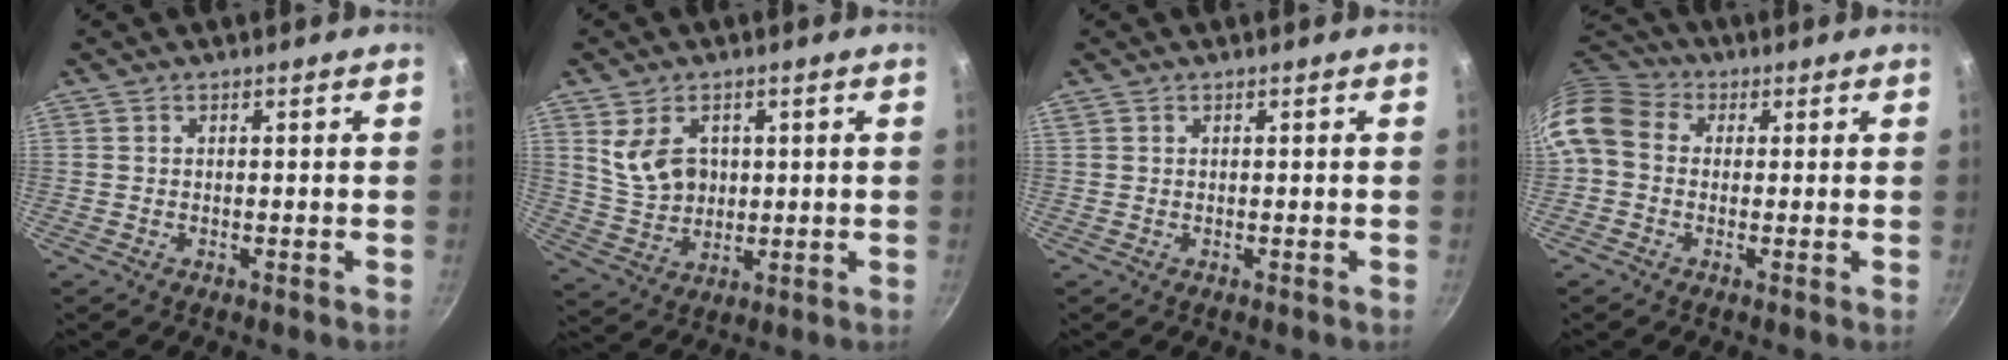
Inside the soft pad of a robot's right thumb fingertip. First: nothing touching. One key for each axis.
{"total": 8.8, "fx": 2.4, "fy": 6.4, "fz": 5.5, "tx": -0.081, "ty": -0.018, "tz": 0.057}
{"total": 0.0}
{"total": 10.1, "fx": 0.6, "fy": 8.2, "fz": 5.9, "tx": -0.106, "ty": 0.026, "tz": -0.009}